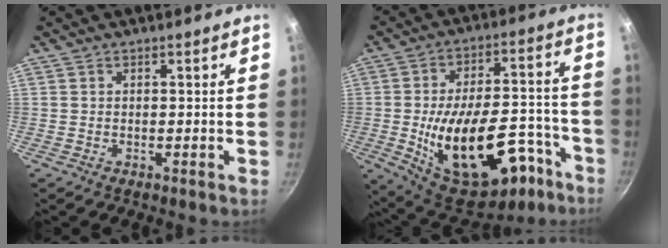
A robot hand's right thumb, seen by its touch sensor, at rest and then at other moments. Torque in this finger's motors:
{"motor_torque": [1.54, 2.69, 1.96, -0.81, 0.52]}